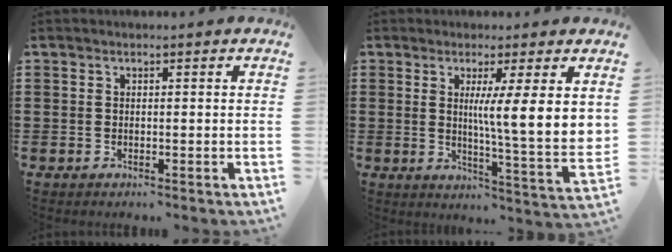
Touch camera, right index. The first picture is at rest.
{"total": 7.9, "force": [3.0, 0.0, 7.3], "torque": [-0.123, -0.028, 0.043]}